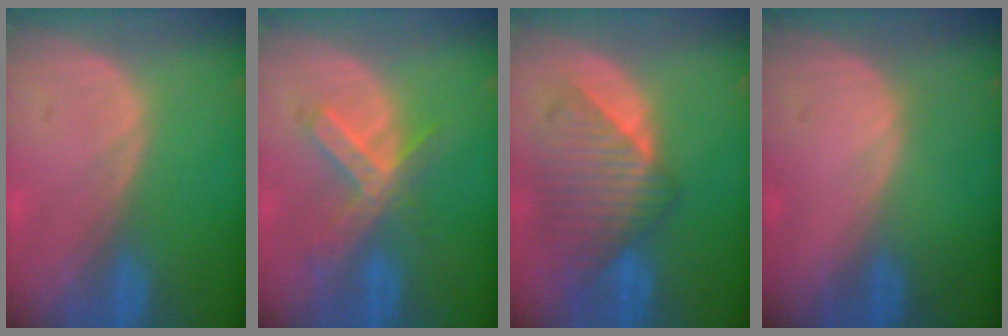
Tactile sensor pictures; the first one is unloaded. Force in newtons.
{"total": 6.6, "press": 5.8, "slide": 3.1}
{"total": 8.7, "press": 8.1, "slide": 3.1}
{"total": 0.6, "press": 0.1, "slide": 0.6}